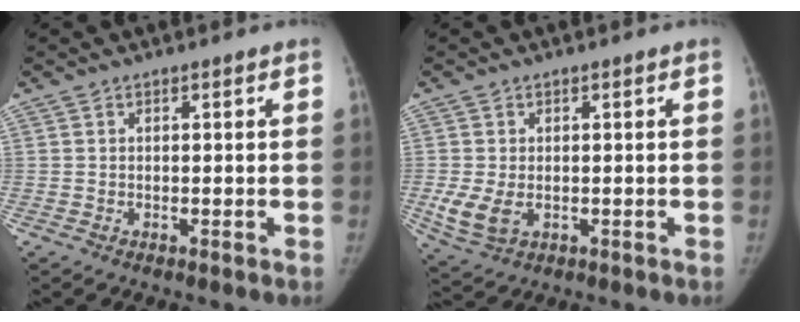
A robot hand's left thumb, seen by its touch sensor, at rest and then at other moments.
{"total": 5.6, "force": [-0.8, 3.7, 4.1], "torque": [-0.091, -0.014, -0.008]}